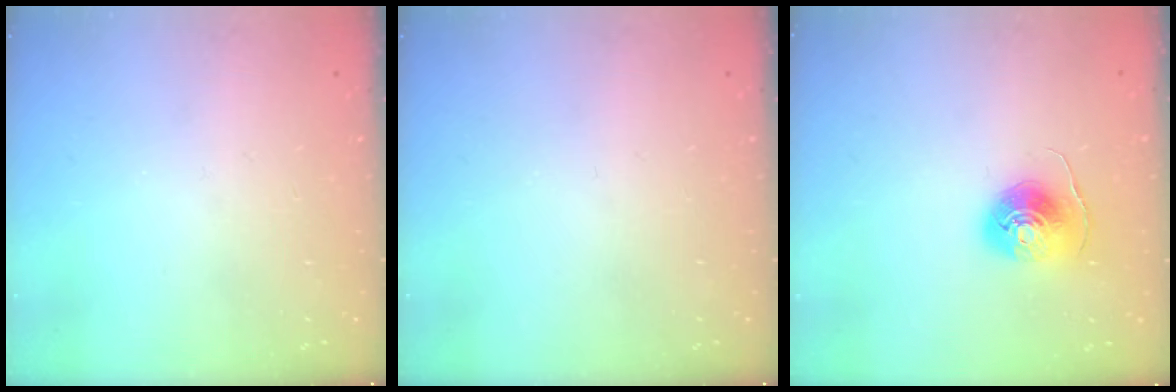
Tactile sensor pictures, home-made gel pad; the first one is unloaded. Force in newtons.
{"total": 0.0}
{"total": 8.5, "press": 8.5, "slide": 0.3}